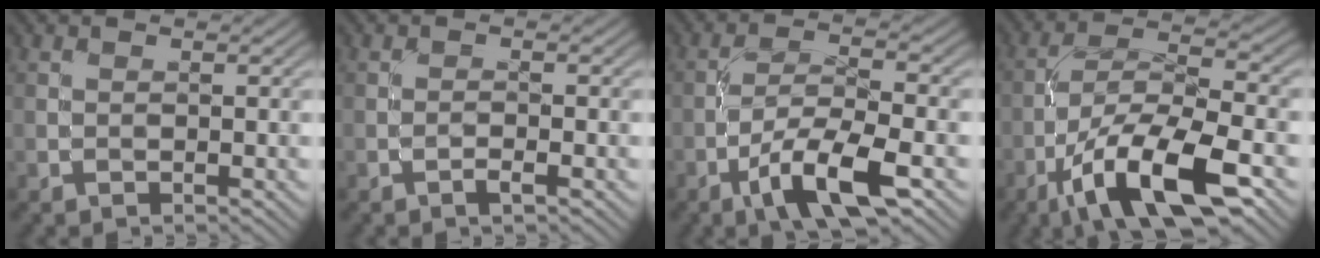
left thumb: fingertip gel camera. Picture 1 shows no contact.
{"total": 0.9, "force": [-0.6, 0.0, 0.7], "torque": [-0.014, 0.003, -0.014]}
{"total": 8.8, "force": [-4.6, 2.3, 7.1], "torque": [-0.130, 0.006, -0.089]}
{"total": 13.4, "force": [-6.9, 4.1, 10.7], "torque": [-0.200, -0.001, -0.131]}